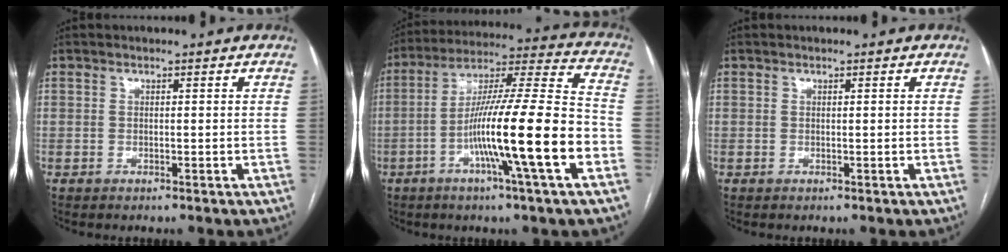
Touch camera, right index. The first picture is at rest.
{"total": 19.3, "force": [-6.2, -0.4, 18.3], "torque": [-0.308, -0.004, -0.111]}
{"total": 0.0}